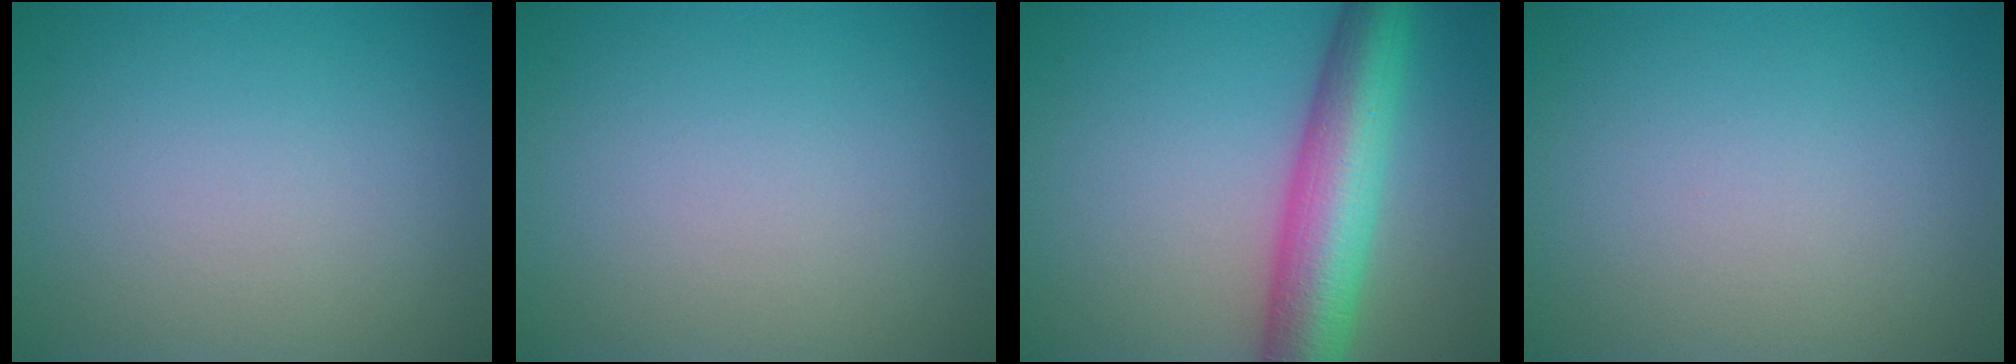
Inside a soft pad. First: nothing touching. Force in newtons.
{"total": 0.0}
{"total": 8.7, "press": 8.7, "slide": 0.2}
{"total": 0.0}